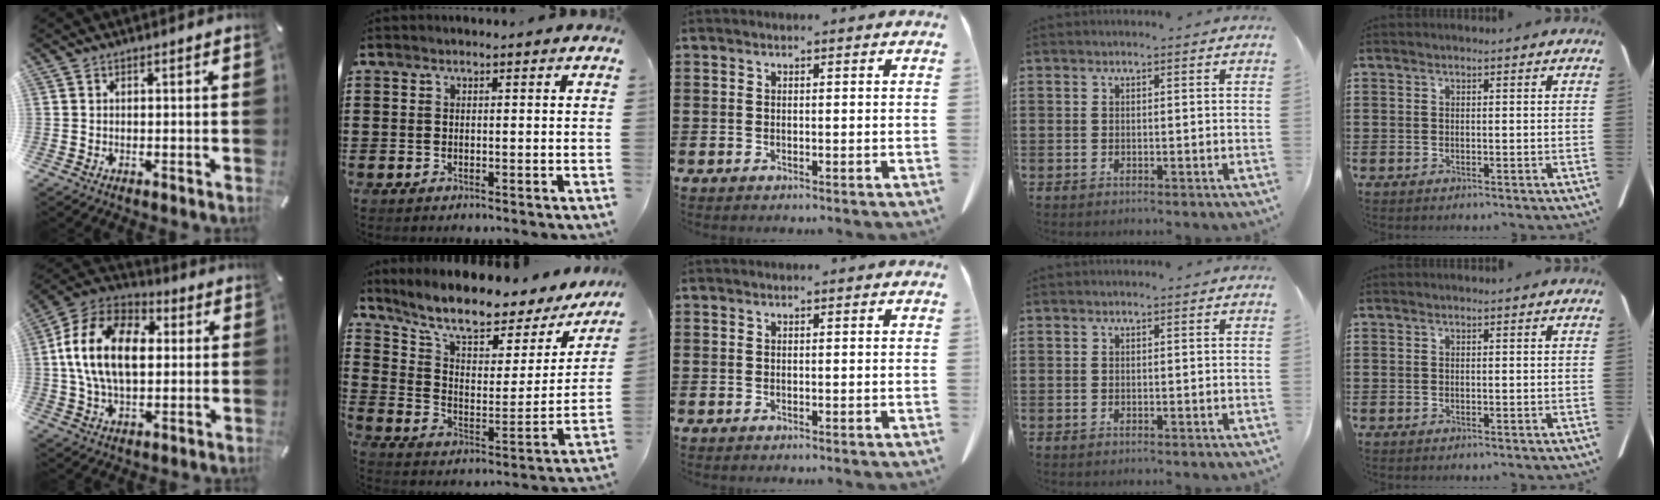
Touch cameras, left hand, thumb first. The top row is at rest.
{"thumb": {"total": 17.7, "force": [1.7, 11.7, 13.1], "torque": [-0.293, 0.013, 0.028]}, "index": {"total": 9.4, "force": [7.8, 2.2, 4.8], "torque": [-0.113, -0.052, 0.129]}}